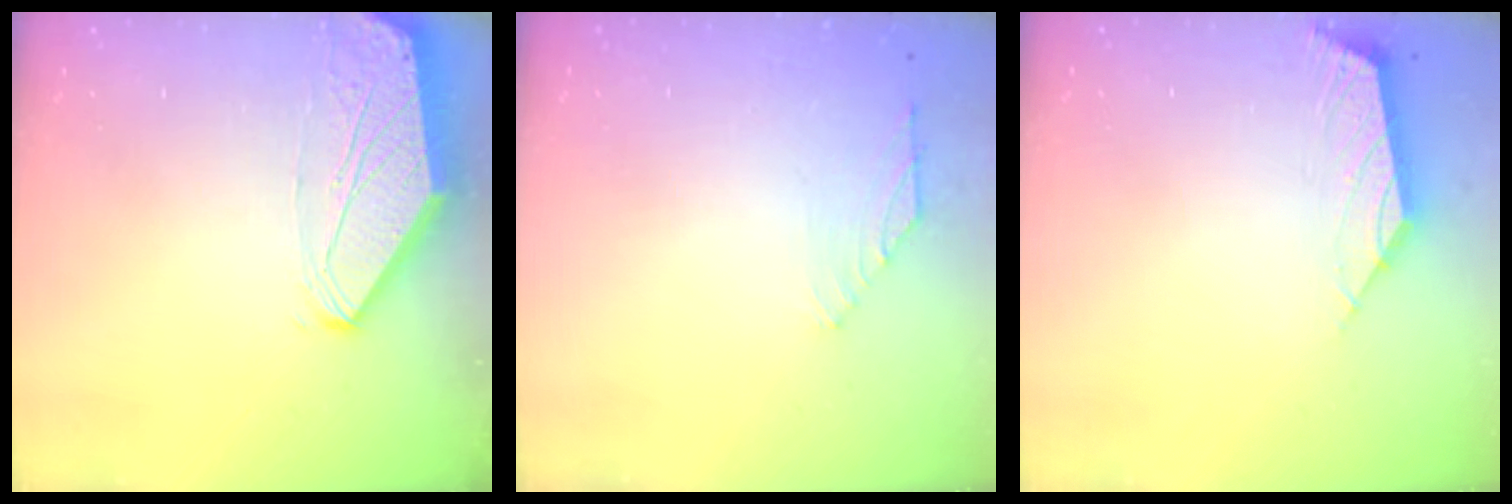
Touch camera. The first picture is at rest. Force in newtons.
{"total": 1.4, "press": 1.3, "slide": 0.6}
{"total": 2.8, "press": 2.8, "slide": 0.7}